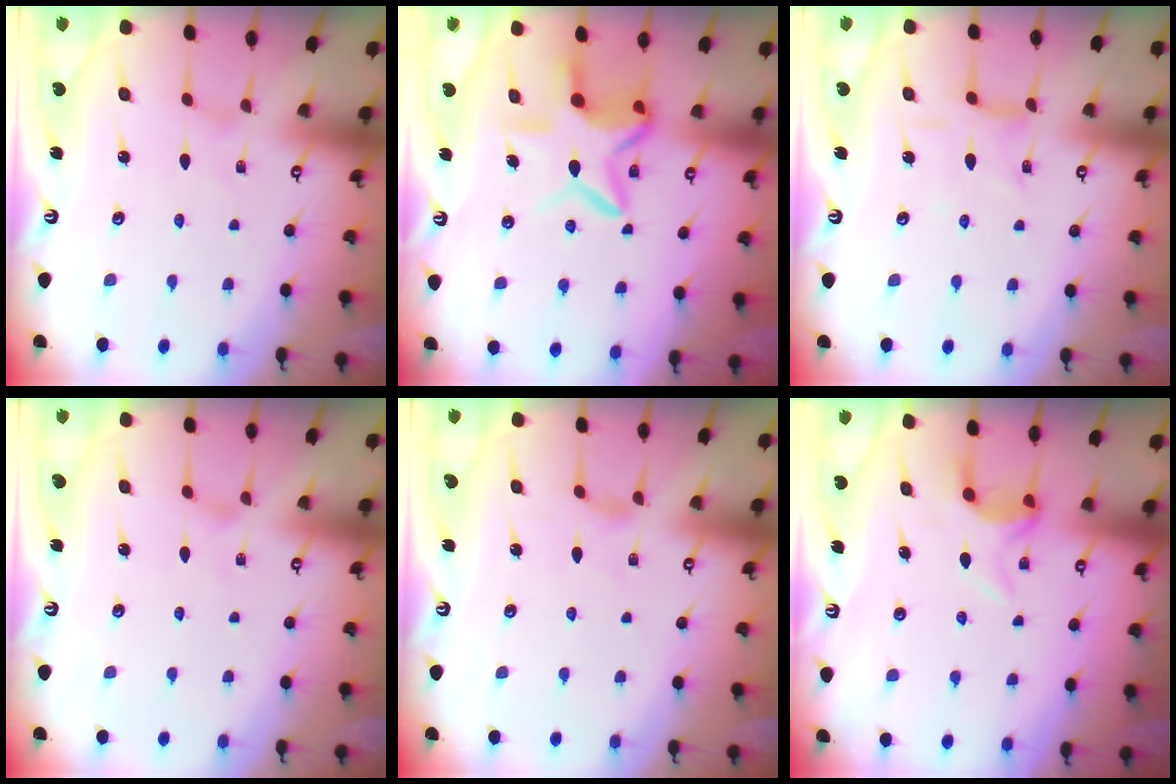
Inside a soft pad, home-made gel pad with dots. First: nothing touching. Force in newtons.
{"total": 10.5, "press": 10.4, "slide": 1.0}
{"total": 3.9, "press": 3.9, "slide": 0.5}
{"total": 0.0}
{"total": 1.2, "press": 1.2, "slide": 0.3}
{"total": 6.5, "press": 6.4, "slide": 1.1}